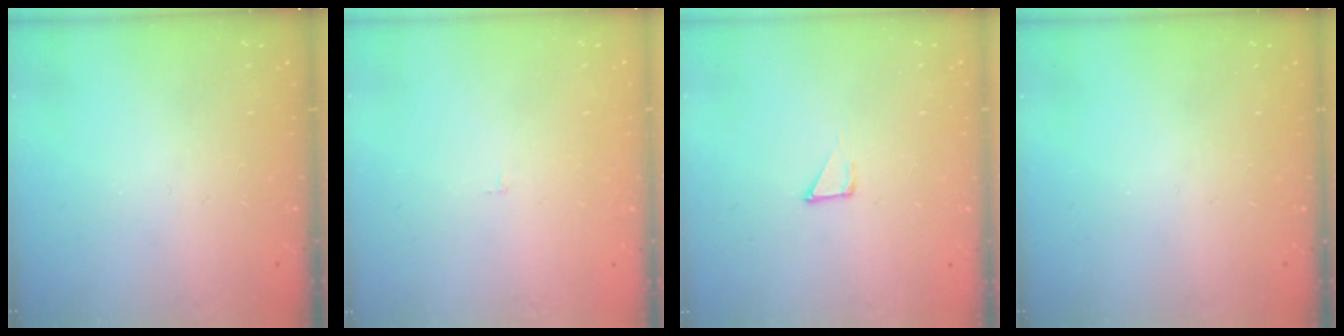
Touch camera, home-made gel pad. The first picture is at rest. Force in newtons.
{"total": 1.6, "press": 1.6, "slide": 0.1}
{"total": 2.7, "press": 2.7, "slide": 0.3}
{"total": 0.0}